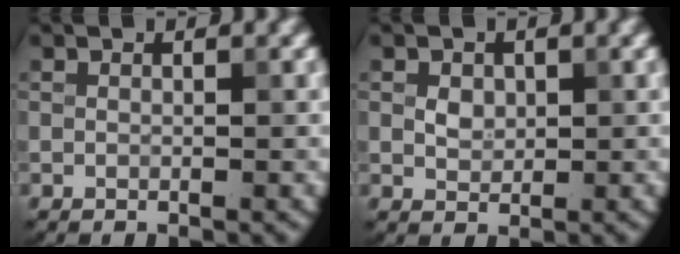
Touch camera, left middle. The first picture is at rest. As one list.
[{"total": 1.4, "force": [0.4, 1.1, 0.7], "torque": [-0.014, 0.000, 0.009]}]